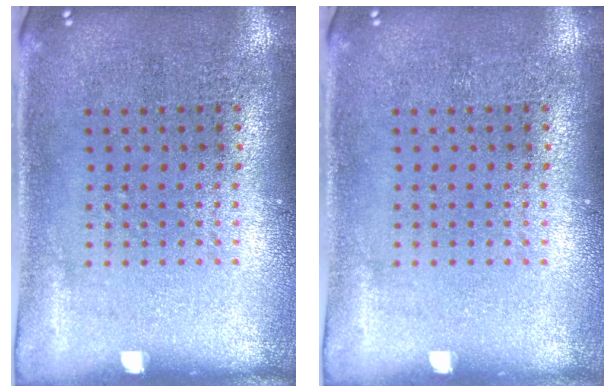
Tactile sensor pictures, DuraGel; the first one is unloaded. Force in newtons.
{"total": 0.0}